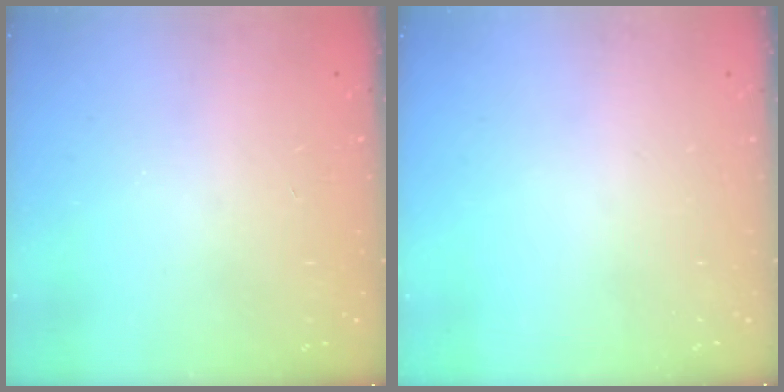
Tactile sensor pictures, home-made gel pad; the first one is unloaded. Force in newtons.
{"total": 0.0}